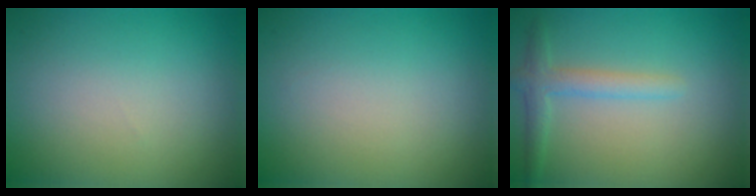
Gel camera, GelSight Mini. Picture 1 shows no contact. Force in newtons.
{"total": 0.0}
{"total": 2.3, "press": 2.3, "slide": 0.1}